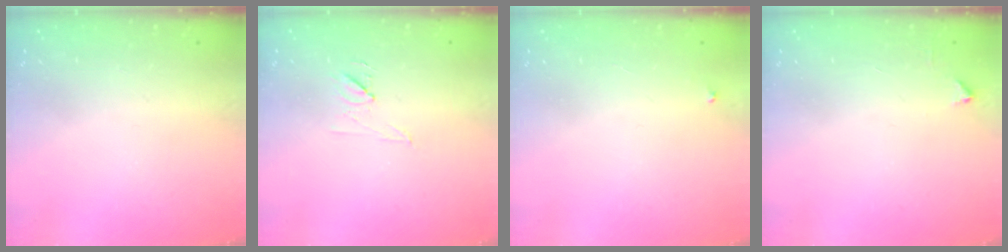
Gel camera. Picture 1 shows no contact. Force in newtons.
{"total": 5.9, "press": 5.9, "slide": 0.9}
{"total": 2.2, "press": 2.2, "slide": 0.1}
{"total": 2.1, "press": 2.1, "slide": 0.3}